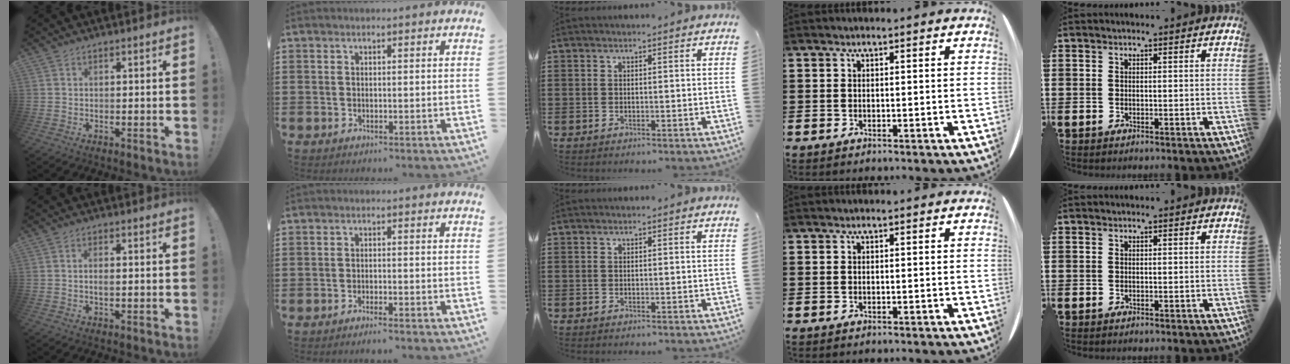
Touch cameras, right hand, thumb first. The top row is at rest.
{"thumb": {"total": 2.0, "force": [-0.2, 0.8, 1.8], "torque": [-0.025, 0.001, -0.006]}, "index": {"total": 1.2, "force": [-1.2, -0.2, 0.4], "torque": [-0.008, 0.000, -0.023]}}